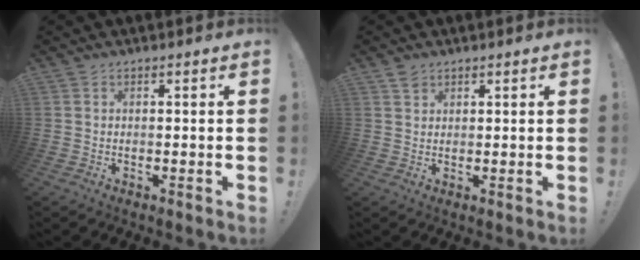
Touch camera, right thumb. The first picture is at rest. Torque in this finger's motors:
{"motor_torque": [0.04, 0.18, 0.11, -0.06, -0.05]}